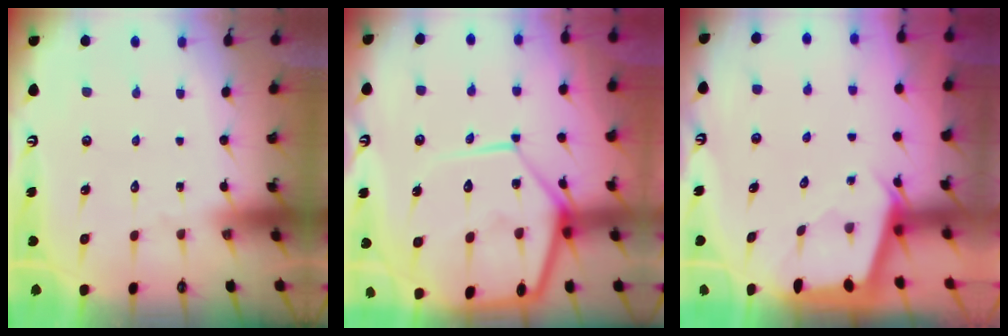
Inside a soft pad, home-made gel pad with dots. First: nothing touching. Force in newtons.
{"total": 17.3, "press": 17.2, "slide": 1.7}
{"total": 2.0, "press": 2.0, "slide": 0.3}